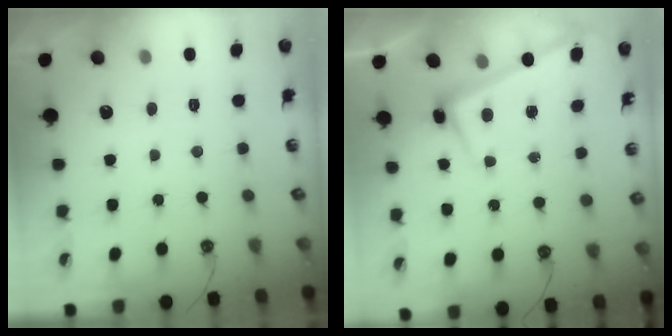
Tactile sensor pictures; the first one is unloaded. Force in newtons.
{"total": 2.9, "press": 2.9, "slide": 0.4}